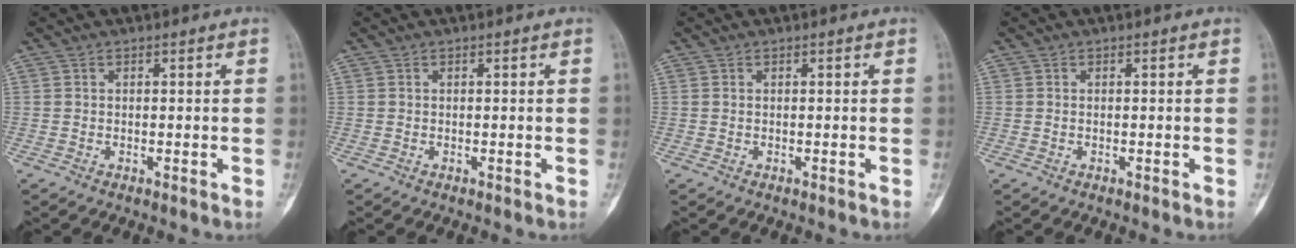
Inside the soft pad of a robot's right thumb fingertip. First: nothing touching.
{"total": 0.0}
{"total": 0.0}
{"total": 0.0}